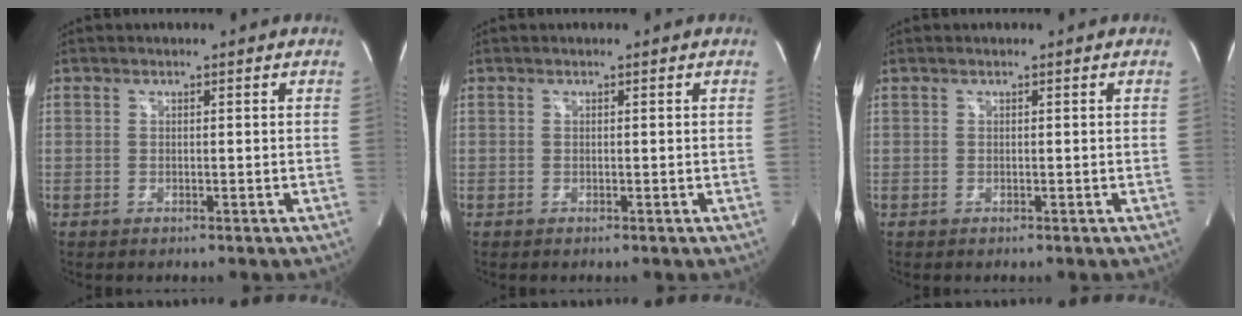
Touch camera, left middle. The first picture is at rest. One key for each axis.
{"total": 0.0}
{"total": 0.0}